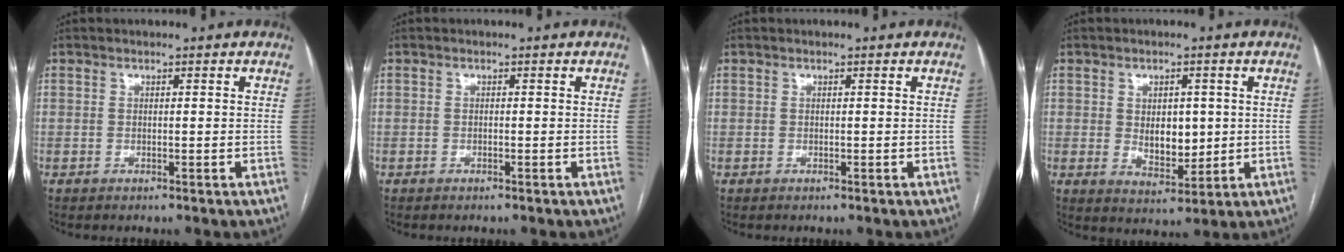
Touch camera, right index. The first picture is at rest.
{"total": 0.0}
{"total": 0.0}
{"total": 5.8, "force": [0.5, 3.5, 4.6], "torque": [-0.070, -0.003, 0.022]}